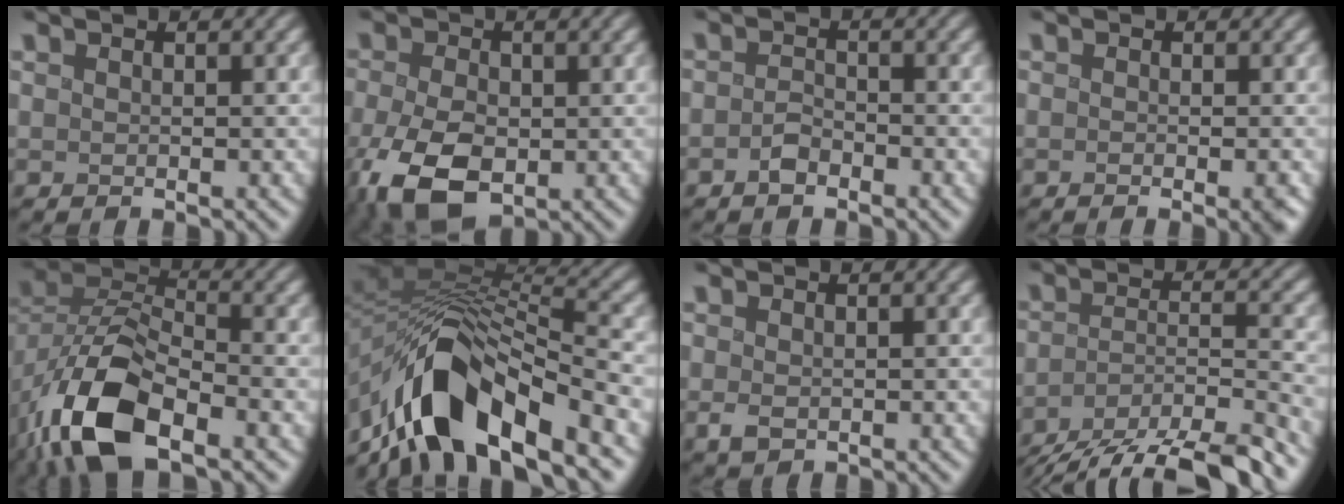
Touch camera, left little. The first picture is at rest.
{"total": 7.9, "force": [-2.7, 4.8, 5.6], "torque": [-0.134, -0.018, -0.053]}
{"total": 1.8, "force": [-1.6, 0.7, 0.6], "torque": [-0.007, 0.002, -0.035]}
{"total": 1.5, "force": [-0.4, 0.3, 1.4], "torque": [-0.010, 0.000, -0.009]}
{"total": 11.0, "force": [-6.1, 5.0, 7.6], "torque": [-0.153, -0.004, -0.123]}
{"total": 11.1, "force": [-7.3, 4.2, 7.3], "torque": [-0.113, 0.013, -0.144]}
{"total": 1.0, "force": [0.0, 0.7, 0.6], "torque": [-0.010, -0.001, 0.001]}
{"total": 10.1, "force": [-8.3, 1.9, 5.4], "torque": [-0.071, -0.002, -0.143]}